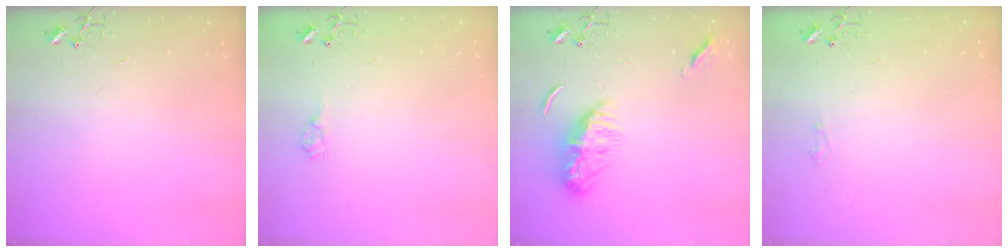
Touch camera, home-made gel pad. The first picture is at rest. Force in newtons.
{"total": 6.8, "press": 6.8, "slide": 0.9}
{"total": 10.4, "press": 10.3, "slide": 0.7}
{"total": 3.8, "press": 3.8, "slide": 0.5}